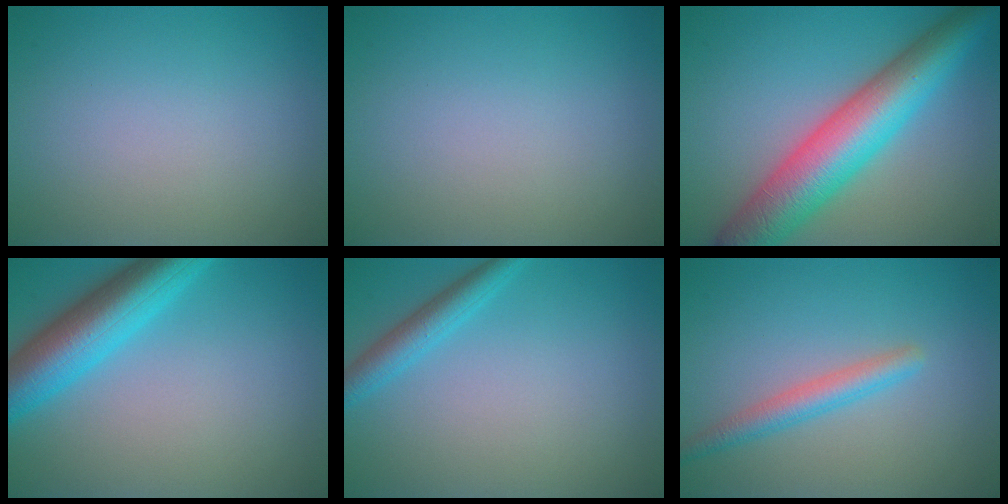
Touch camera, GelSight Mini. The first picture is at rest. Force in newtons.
{"total": 0.0}
{"total": 9.7, "press": 9.7, "slide": 0.3}
{"total": 7.4, "press": 7.4, "slide": 0.5}
{"total": 2.7, "press": 2.7, "slide": 0.2}
{"total": 2.5, "press": 2.5, "slide": 0.1}